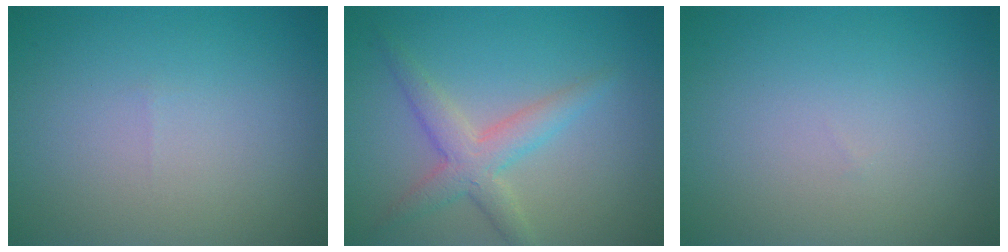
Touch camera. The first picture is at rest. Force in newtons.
{"total": 3.4, "press": 3.4, "slide": 0.0}
{"total": 0.0}